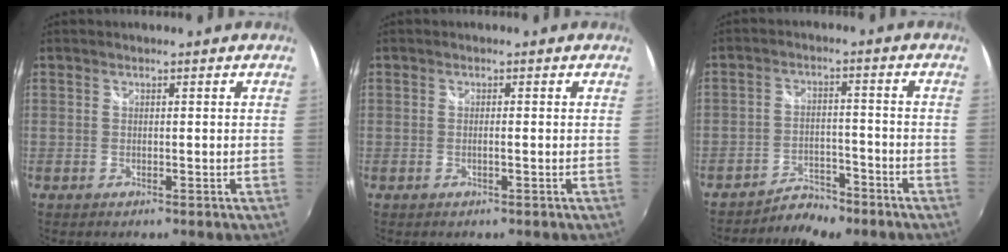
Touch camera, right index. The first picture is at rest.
{"total": 0.9, "force": [-0.4, -0.1, 0.8], "torque": [-0.014, -0.002, -0.007]}
{"total": 4.9, "force": [-4.8, 0.2, 0.6], "torque": [-0.017, 0.001, -0.074]}